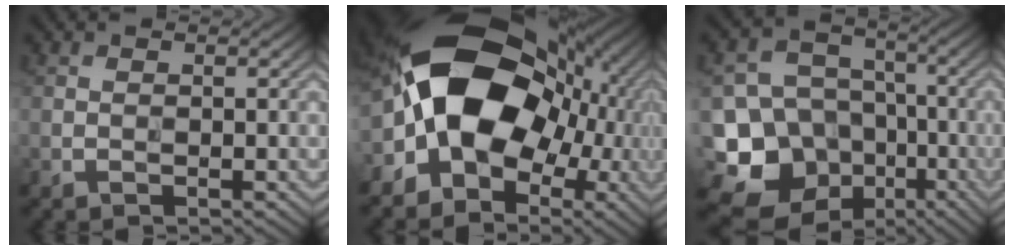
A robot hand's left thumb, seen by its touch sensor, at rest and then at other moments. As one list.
[{"total": 17.8, "force": [-0.7, 13.2, 11.8], "torque": [-0.204, -0.008, -0.009]}, {"total": 18.9, "force": [-9.5, 15.3, 5.8], "torque": [-0.181, -0.050, -0.146]}]